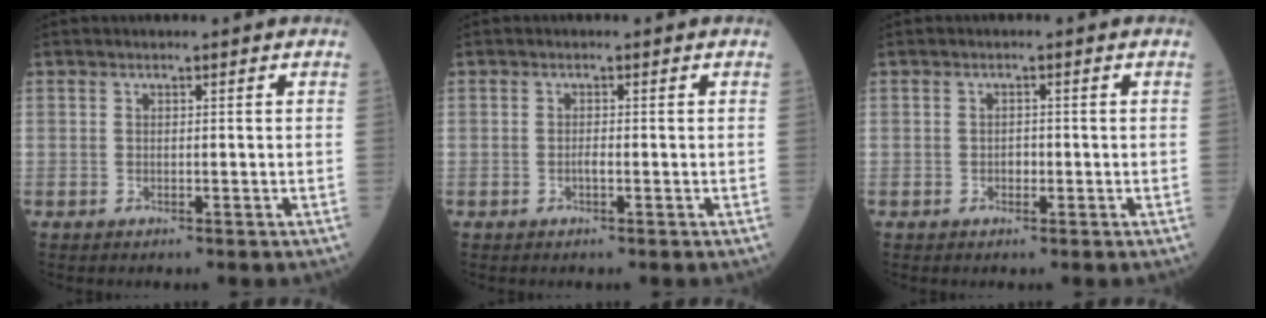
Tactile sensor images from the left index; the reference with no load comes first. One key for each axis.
{"total": 1.0, "fx": -0.7, "fy": 0.1, "fz": 0.7, "tx": -0.015, "ty": -0.004, "tz": -0.014}
{"total": 1.3, "fx": -0.8, "fy": 0.8, "fz": 0.7, "tx": -0.011, "ty": -0.001, "tz": -0.014}